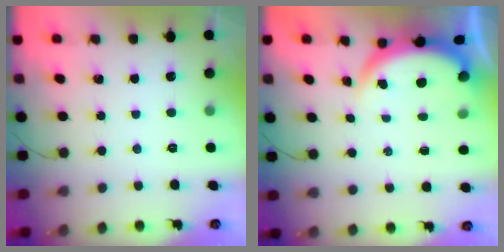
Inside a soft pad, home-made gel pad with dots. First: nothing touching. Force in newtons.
{"total": 3.8, "press": 3.8, "slide": 0.2}